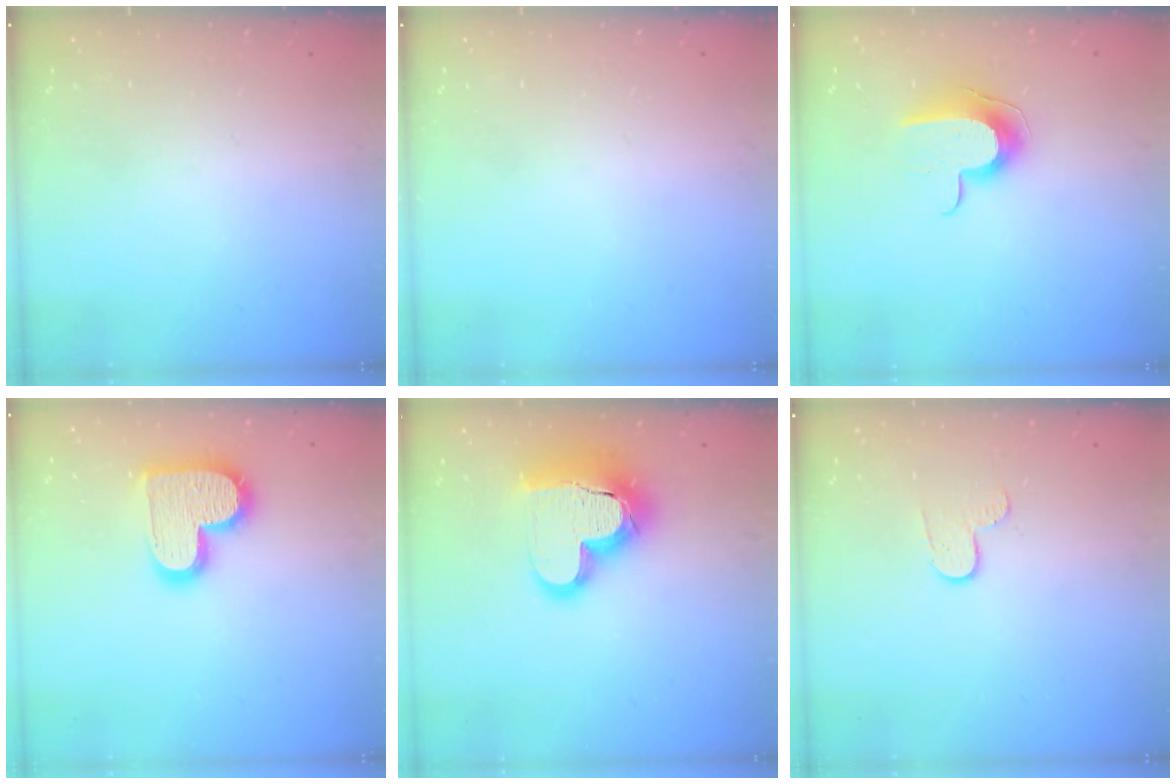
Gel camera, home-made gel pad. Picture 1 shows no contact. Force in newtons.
{"total": 0.0}
{"total": 9.8, "press": 9.8, "slide": 0.7}
{"total": 15.8, "press": 15.7, "slide": 1.0}
{"total": 20.1, "press": 20.1, "slide": 1.7}
{"total": 5.9, "press": 5.9, "slide": 0.5}